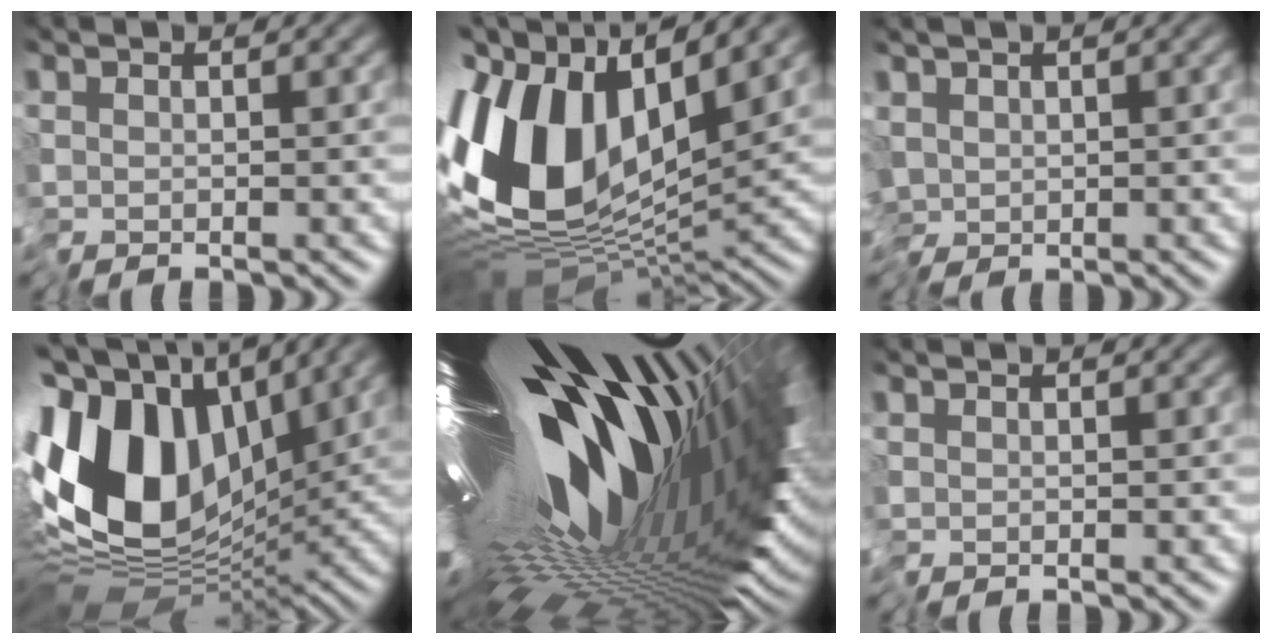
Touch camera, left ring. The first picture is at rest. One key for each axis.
{"total": 13.2, "fx": 1.6, "fy": 6.7, "fz": 11.3, "tx": -0.234, "ty": 0.005, "tz": 0.021}
{"total": 4.5, "fx": -0.3, "fy": 2.9, "fz": 3.3, "tx": -0.054, "ty": -0.011, "tz": 0.007}
{"total": 15.0, "fx": 2.1, "fy": 9.4, "fz": 11.4, "tx": -0.242, "ty": 0.013, "tz": 0.029}
{"total": 20.0, "fx": 4.8, "fy": 6.9, "fz": 18.1, "tx": -0.283, "ty": -0.025, "tz": 0.077}
{"total": 0.0}